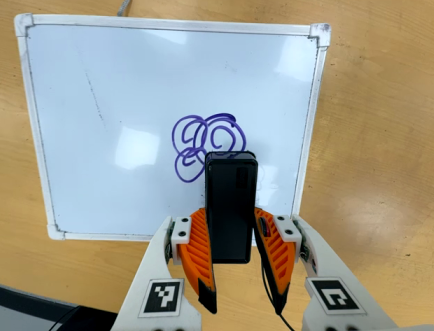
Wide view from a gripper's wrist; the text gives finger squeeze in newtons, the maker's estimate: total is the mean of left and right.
{"total": 4.2, "left": 2.8, "right": 5.5}